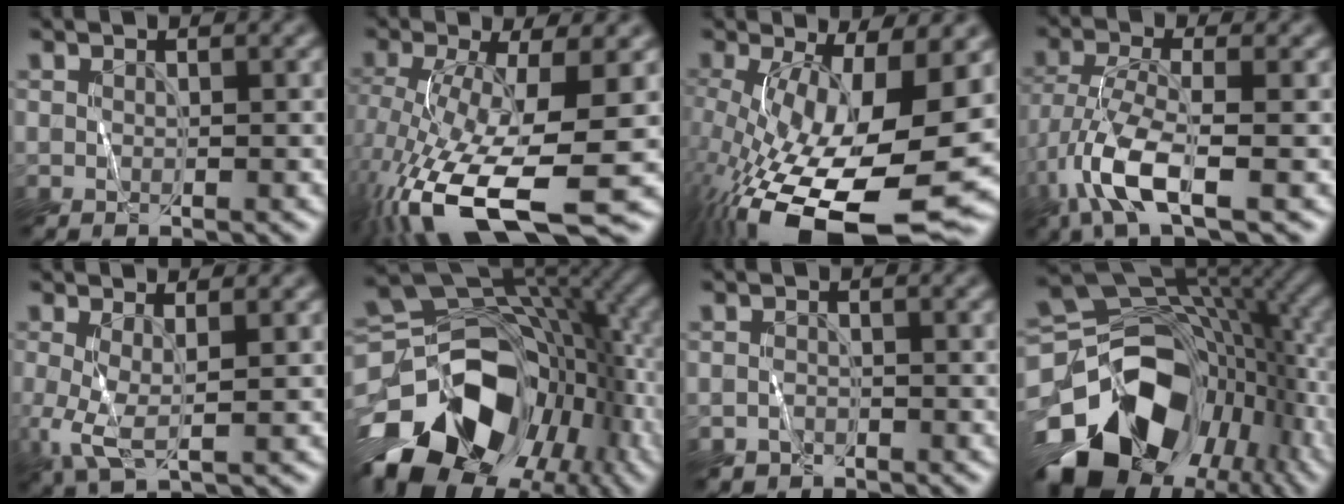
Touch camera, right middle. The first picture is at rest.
{"total": 12.8, "force": [-5.1, 3.8, 11.1], "torque": [-0.236, -0.025, -0.084]}
{"total": 15.9, "force": [-5.0, 5.8, 13.9], "torque": [-0.240, -0.034, -0.075]}
{"total": 6.2, "force": [-3.7, 1.1, 4.9], "torque": [-0.110, 0.000, -0.084]}
{"total": 2.9, "force": [-0.2, 0.8, 2.8], "torque": [-0.072, -0.004, -0.008]}
{"total": 16.8, "force": [-8.0, 10.6, 10.3], "torque": [-0.188, -0.019, -0.132]}
{"total": 1.0, "force": [-0.9, 0.3, -0.4], "torque": [0.016, 0.000, -0.014]}
{"total": 17.2, "force": [-7.3, 11.5, 10.6], "torque": [-0.206, -0.025, -0.114]}